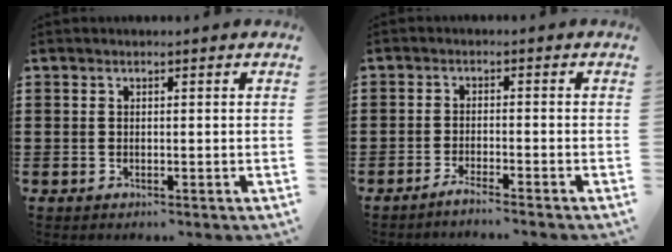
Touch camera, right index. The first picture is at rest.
{"total": 2.2, "force": [-2.0, -0.6, 0.6], "torque": [-0.009, -0.001, -0.039]}